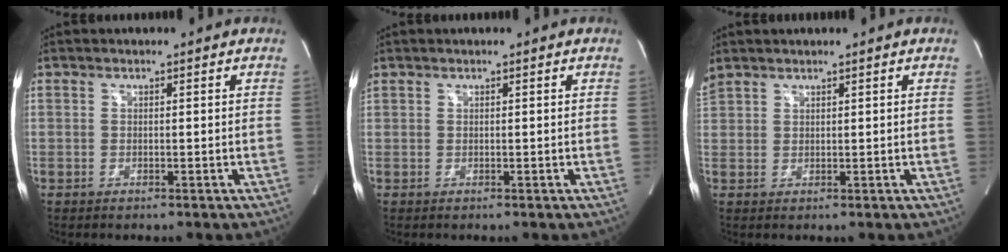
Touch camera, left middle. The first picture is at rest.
{"total": 0.6, "force": [0.4, 0.2, 0.5], "torque": [-0.033, 0.023, 0.018]}
{"total": 3.1, "force": [2.7, 1.3, 1.0], "torque": [-0.050, 0.022, 0.065]}